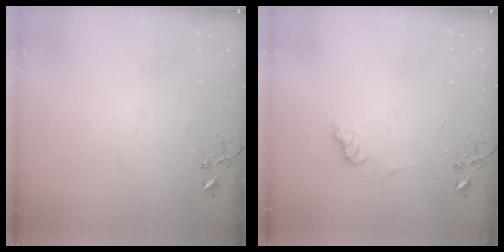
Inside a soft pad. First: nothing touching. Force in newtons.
{"total": 7.3, "press": 7.3, "slide": 0.3}